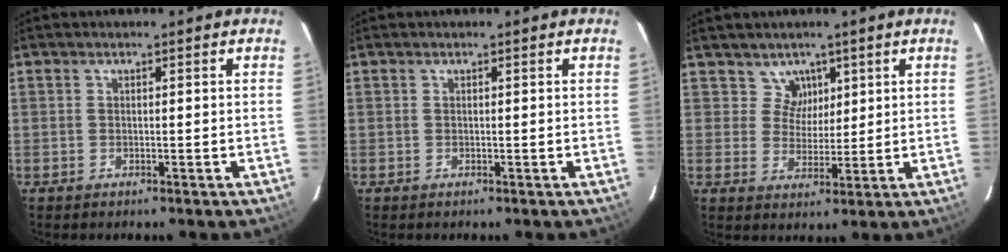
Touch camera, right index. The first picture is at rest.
{"total": 0.0}
{"total": 4.3, "force": [2.5, 3.5, -0.2], "torque": [0.013, 0.002, 0.042]}